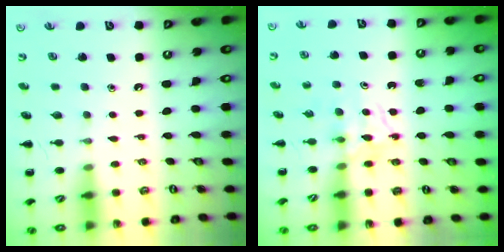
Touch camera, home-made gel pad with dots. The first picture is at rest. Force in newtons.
{"total": 4.6, "press": 4.4, "slide": 1.3}